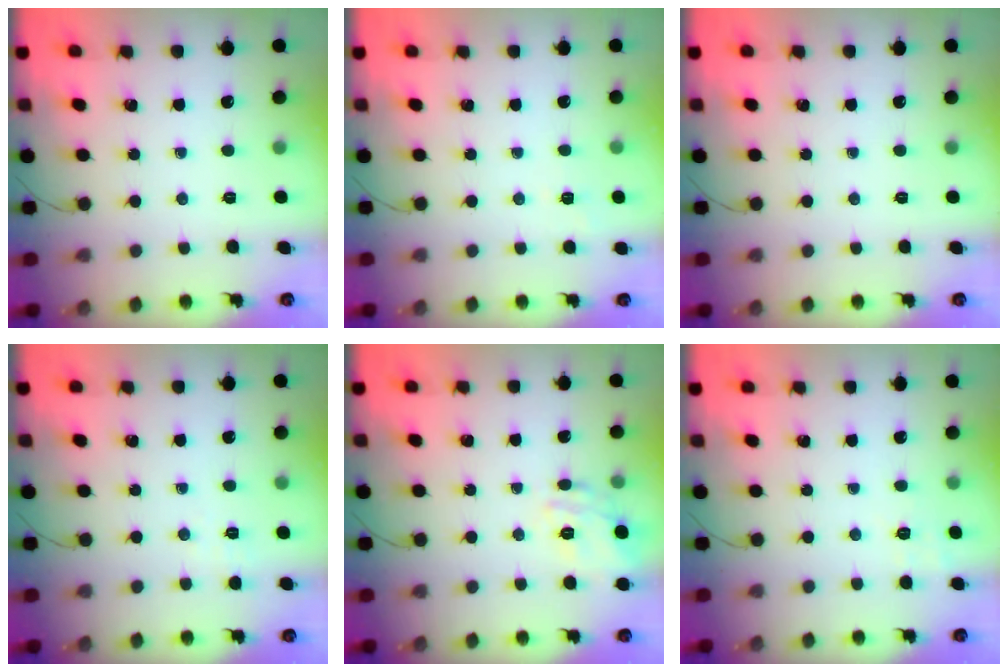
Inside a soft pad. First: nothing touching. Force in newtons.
{"total": 2.7, "press": 2.2, "slide": 1.5}
{"total": 0.0}
{"total": 1.4, "press": 0.5, "slide": 1.3}
{"total": 12.4, "press": 12.4, "slide": 0.9}
{"total": 2.3, "press": 1.5, "slide": 1.8}